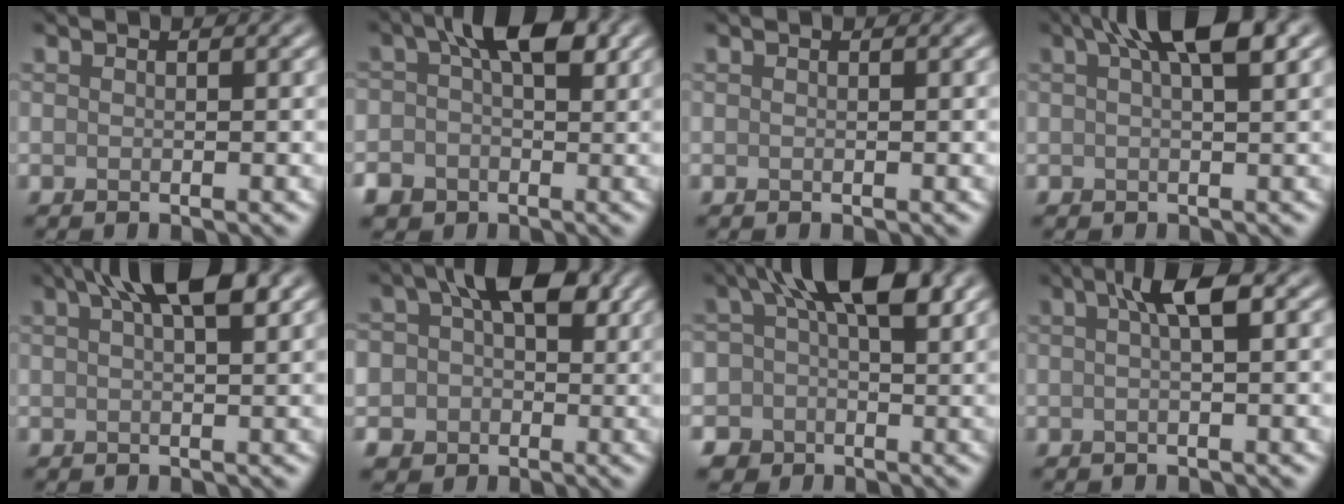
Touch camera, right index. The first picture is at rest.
{"total": 6.7, "force": [0.0, 5.0, 4.4], "torque": [-0.070, 0.004, -0.011]}
{"total": 0.0}
{"total": 5.3, "force": [2.5, 1.6, 4.4], "torque": [-0.063, 0.014, 0.031]}
{"total": 5.7, "force": [3.0, 1.7, 4.6], "torque": [-0.063, 0.015, 0.042]}
{"total": 9.2, "force": [0.9, 7.6, 5.1], "torque": [-0.053, 0.012, -0.014]}
{"total": 8.3, "force": [0.5, 5.8, 5.8], "torque": [-0.081, 0.008, -0.006]}
{"total": 3.3, "force": [1.0, 0.6, 3.1], "torque": [-0.047, 0.015, 0.013]}